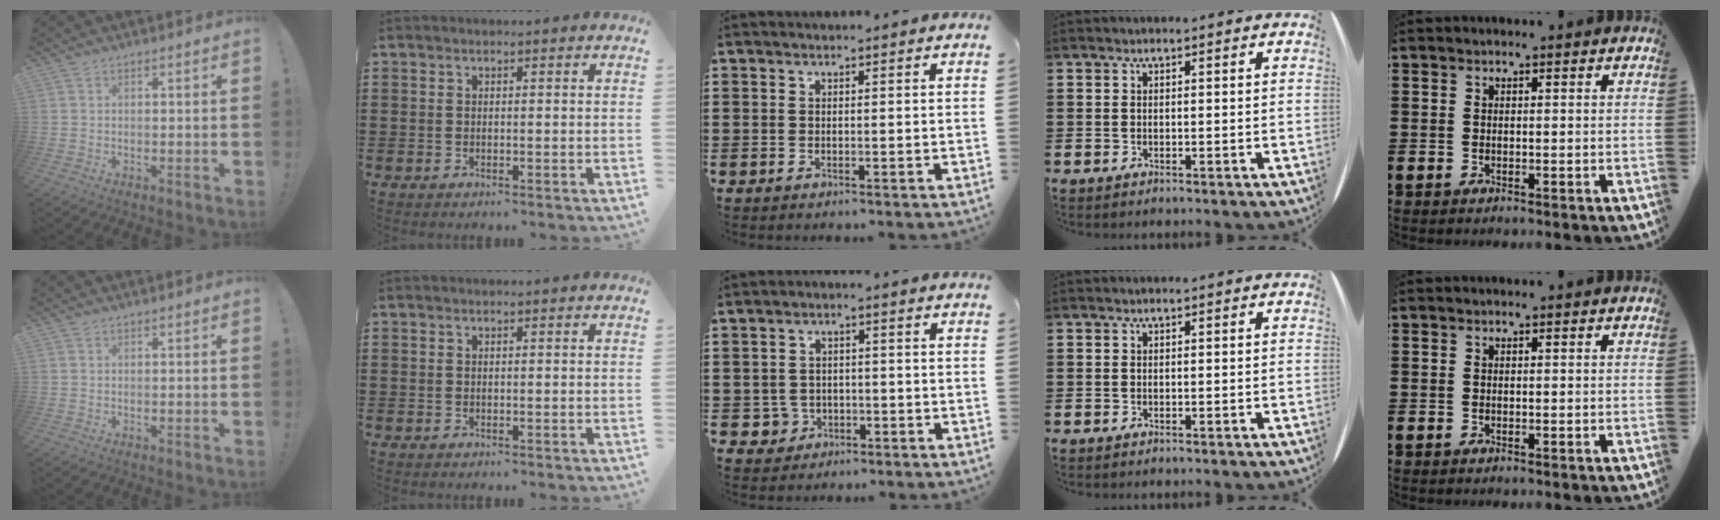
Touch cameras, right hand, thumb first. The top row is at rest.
{"middle": {"total": 2.2, "force": [-0.7, 2.0, 0.5], "torque": [-0.017, 0.002, -0.018]}}